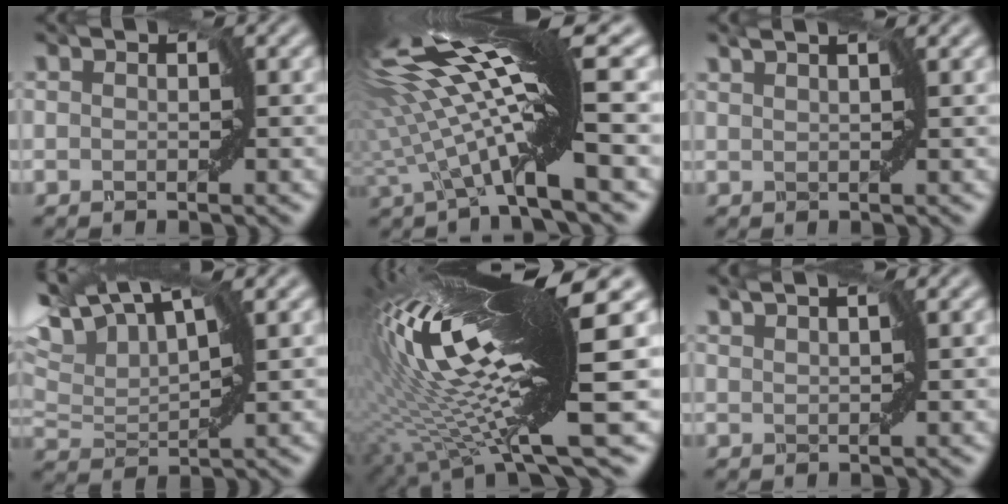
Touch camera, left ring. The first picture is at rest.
{"total": 11.9, "force": [1.8, 1.5, 11.6], "torque": [-0.215, 0.018, 0.040]}
{"total": 1.1, "force": [0.9, -0.3, 0.5], "torque": [-0.012, 0.003, 0.017]}
{"total": 8.6, "force": [7.5, 1.5, 3.9], "torque": [-0.103, 0.021, 0.125]}
{"total": 16.5, "force": [2.8, 2.3, 16.1], "torque": [-0.290, 0.001, 0.058]}
{"total": 1.5, "force": [1.2, -0.4, 0.6], "torque": [-0.011, 0.005, 0.021]}